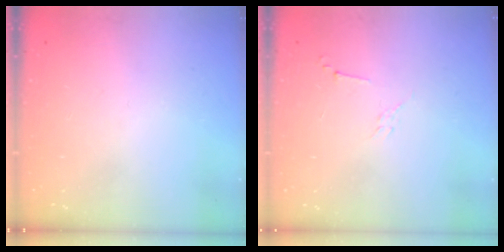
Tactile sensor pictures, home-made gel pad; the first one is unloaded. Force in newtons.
{"total": 3.5, "press": 3.5, "slide": 0.8}